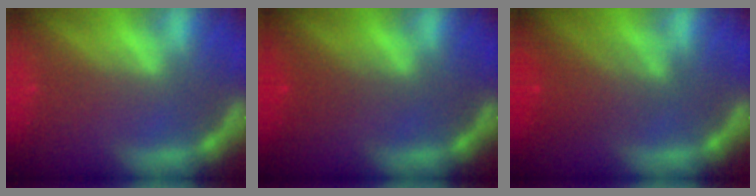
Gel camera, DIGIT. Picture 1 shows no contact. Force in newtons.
{"total": 1.5}
{"total": 4.1}